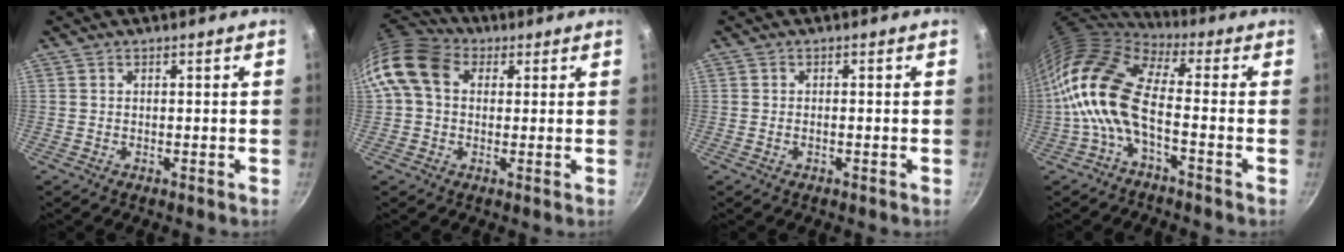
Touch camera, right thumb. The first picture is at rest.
{"total": 12.0, "force": [2.6, 9.1, 7.4], "torque": [-0.128, 0.023, 0.028]}
{"total": 0.7, "force": [-0.3, 0.3, 0.6], "torque": [-0.014, 0.004, -0.008]}
{"total": 14.0, "force": [-2.7, 6.4, 12.2], "torque": [-0.231, 0.026, -0.068]}